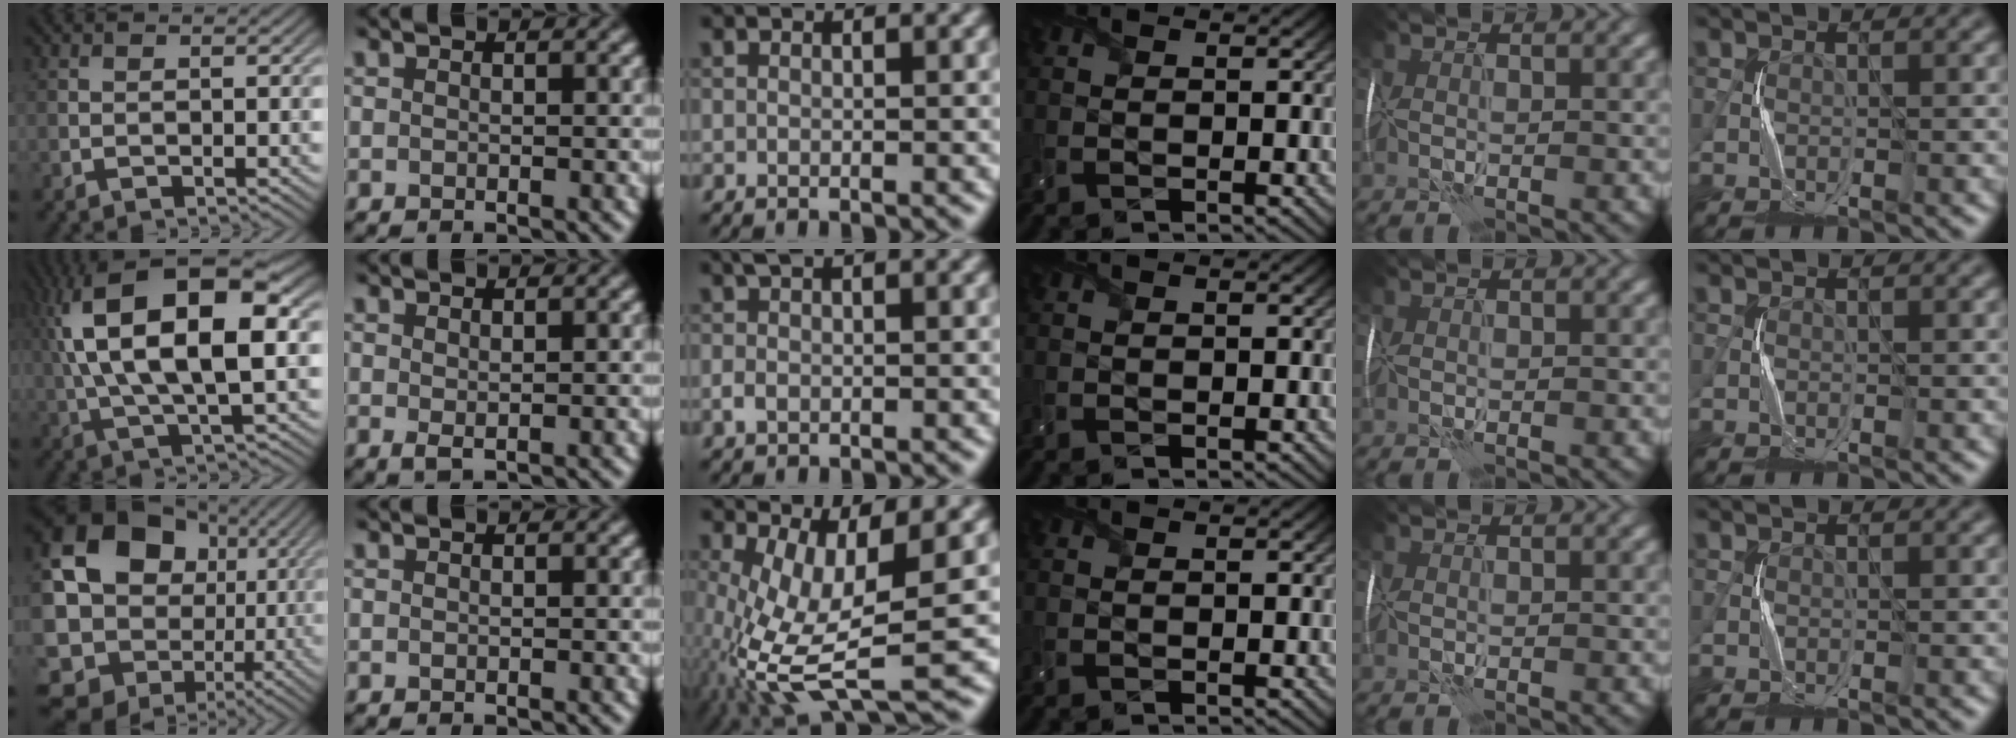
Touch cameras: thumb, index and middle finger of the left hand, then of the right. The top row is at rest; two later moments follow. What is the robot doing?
{"motion": "wrap", "object": "receipt paper"}